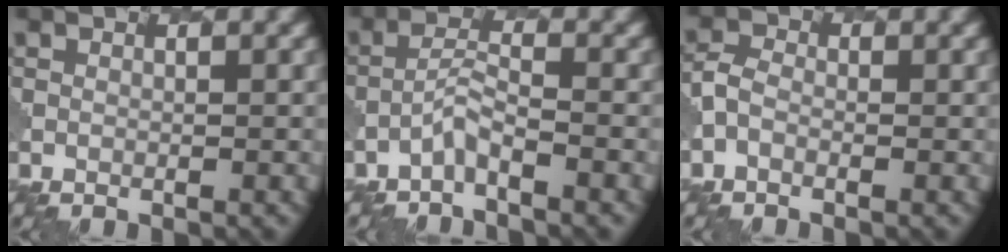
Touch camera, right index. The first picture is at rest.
{"total": 1.9, "force": [-1.5, 0.1, 1.1], "torque": [-0.024, 0.007, -0.037]}
{"total": 1.4, "force": [-0.8, 0.9, 0.7], "torque": [-0.020, 0.002, -0.026]}